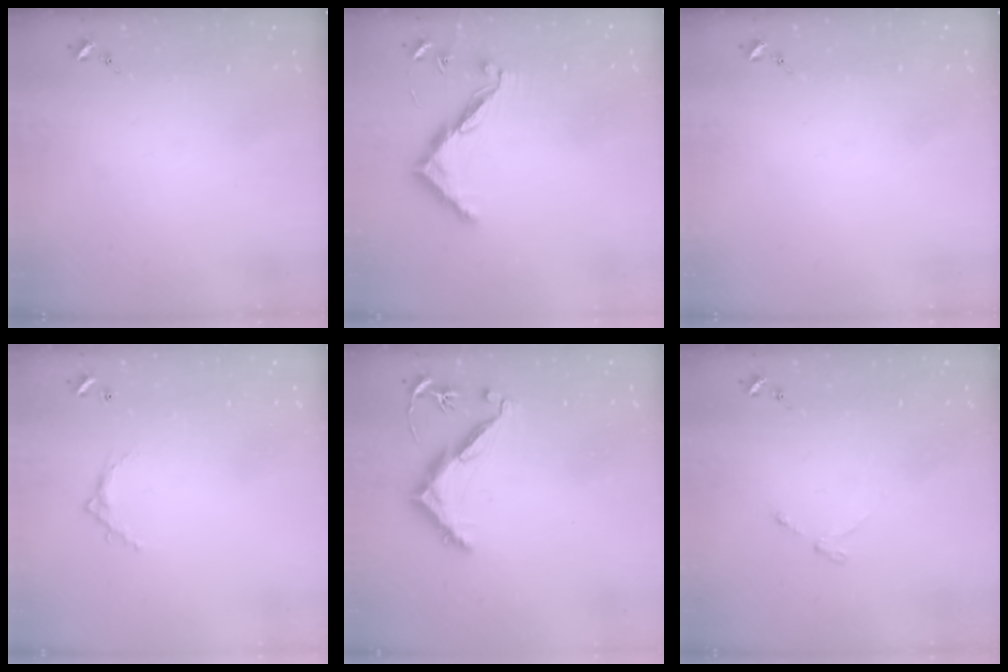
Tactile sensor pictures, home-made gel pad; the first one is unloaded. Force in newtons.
{"total": 10.9, "press": 10.9, "slide": 0.4}
{"total": 0.0}
{"total": 5.2, "press": 5.2, "slide": 0.2}
{"total": 11.7, "press": 11.7, "slide": 1.0}
{"total": 3.0, "press": 2.9, "slide": 0.5}